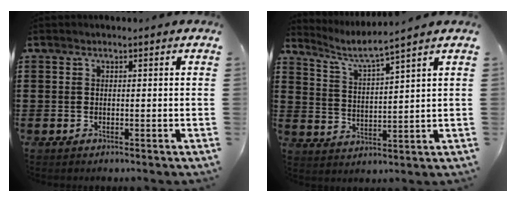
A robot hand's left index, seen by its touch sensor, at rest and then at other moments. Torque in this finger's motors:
{"motor_torque": [-0.11, 0.05, 0.00, 0.04]}